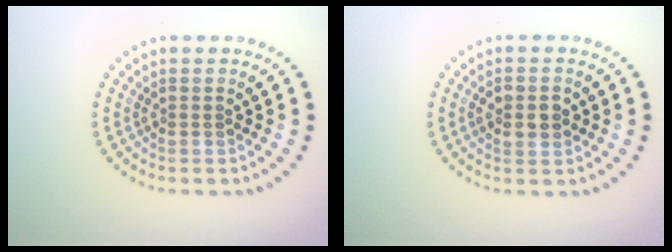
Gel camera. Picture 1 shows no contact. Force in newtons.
{"total": 2.8, "press": 2.8, "slide": 0.1}